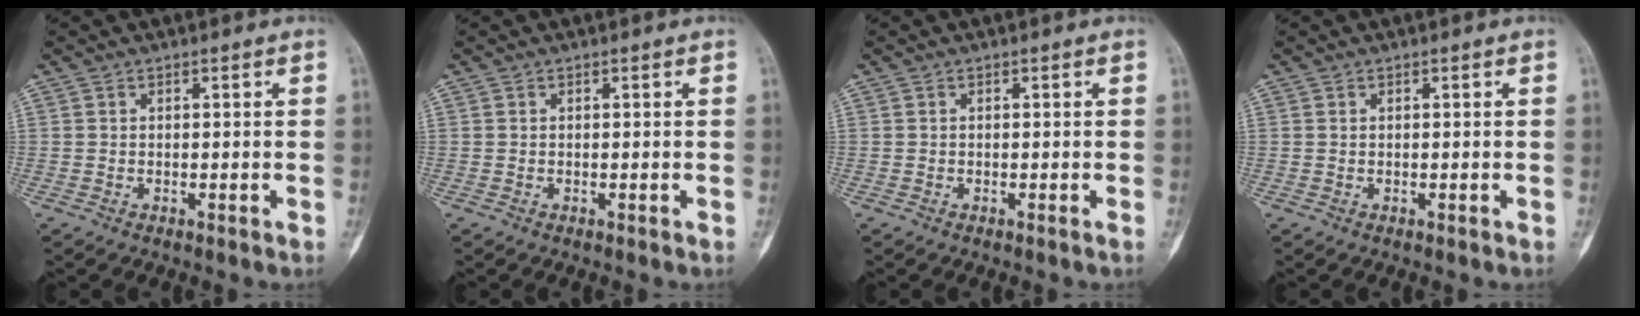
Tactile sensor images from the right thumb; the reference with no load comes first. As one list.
[{"total": 0.0}, {"total": 0.0}, {"total": 0.0}]